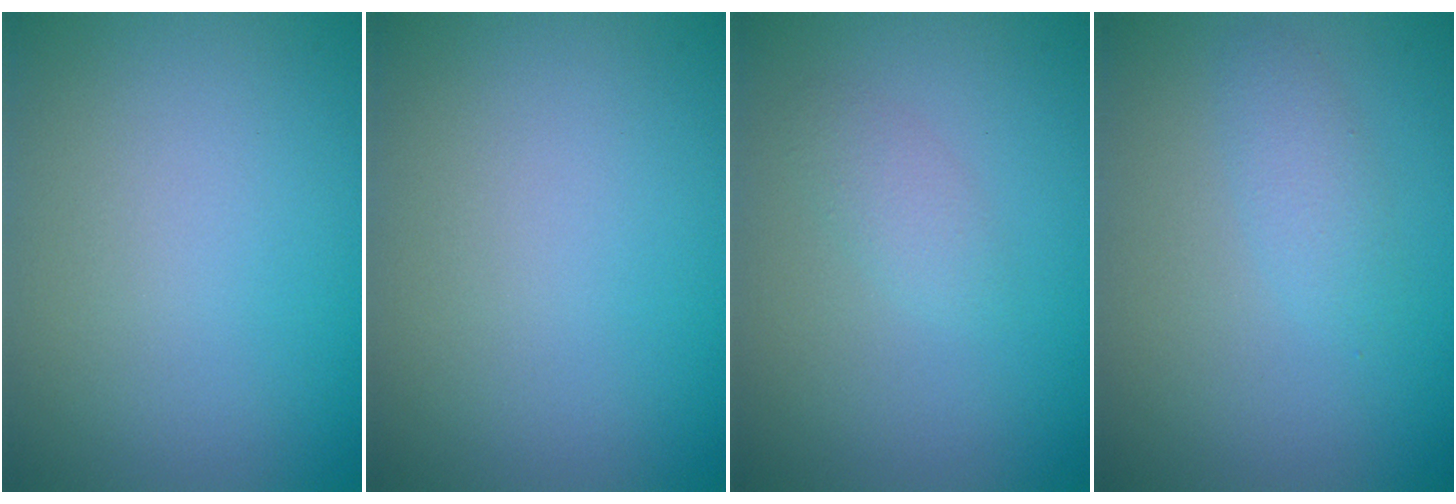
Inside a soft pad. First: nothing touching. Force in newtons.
{"total": 0.0}
{"total": 1.3, "press": 1.3, "slide": 0.1}
{"total": 1.5, "press": 1.5, "slide": 0.1}